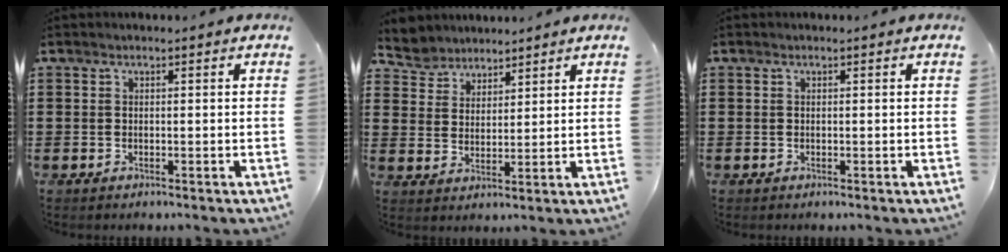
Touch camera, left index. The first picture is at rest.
{"total": 4.4, "force": [4.0, 1.7, -0.5], "torque": [-0.013, -0.011, 0.075]}
{"total": 0.0}